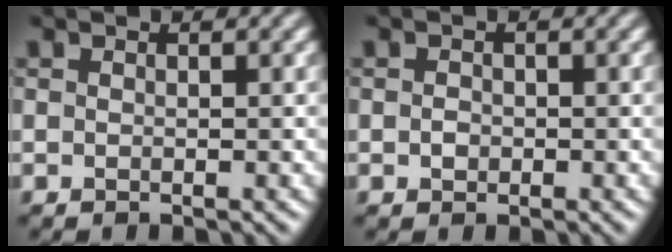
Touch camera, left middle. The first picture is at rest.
{"total": 0.9, "force": [-0.1, 0.8, 0.4], "torque": [-0.007, -0.003, -0.005]}